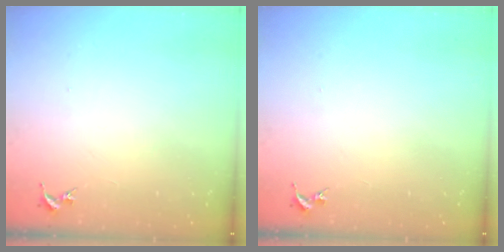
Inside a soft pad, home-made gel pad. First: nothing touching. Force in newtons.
{"total": 0.0}